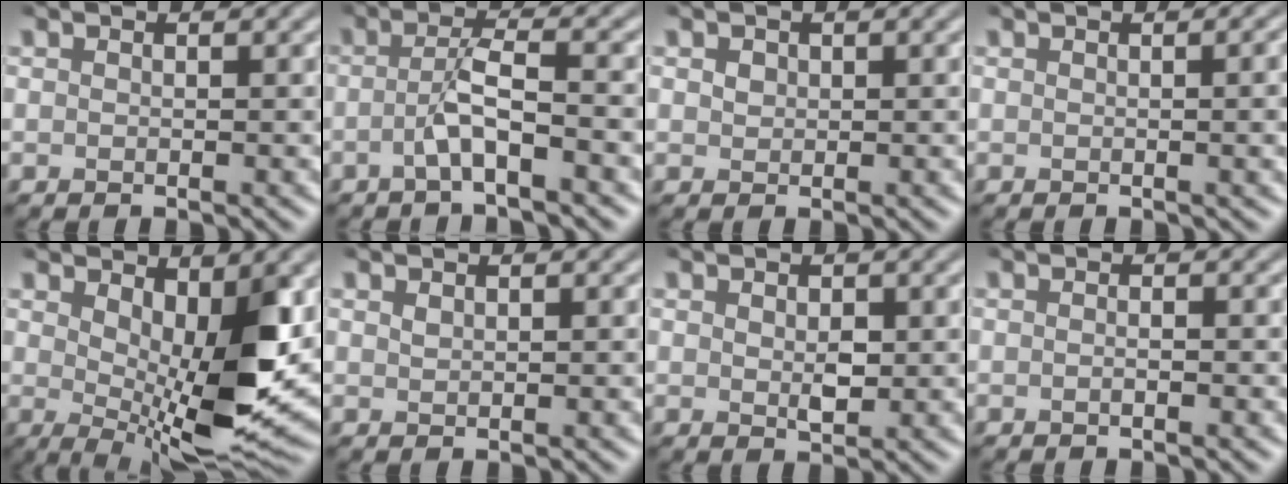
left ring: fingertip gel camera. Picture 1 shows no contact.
{"total": 3.2, "force": [-1.2, 0.3, 3.0], "torque": [-0.057, 0.009, -0.030]}
{"total": 0.8, "force": [0.3, 0.7, 0.3], "torque": [-0.005, -0.001, 0.005]}
{"total": 3.9, "force": [0.1, 1.5, 3.6], "torque": [-0.024, 0.009, -0.002]}
{"total": 9.9, "force": [1.1, 3.9, 9.0], "torque": [-0.141, -0.020, 0.027]}
{"total": 0.5, "force": [0.4, 0.2, 0.3], "torque": [-0.009, 0.000, 0.009]}
{"total": 1.5, "force": [0.3, 0.9, 1.1], "torque": [-0.020, -0.005, 0.009]}
{"total": 0.8, "force": [-0.2, 0.2, 0.7], "torque": [-0.008, -0.008, -0.008]}